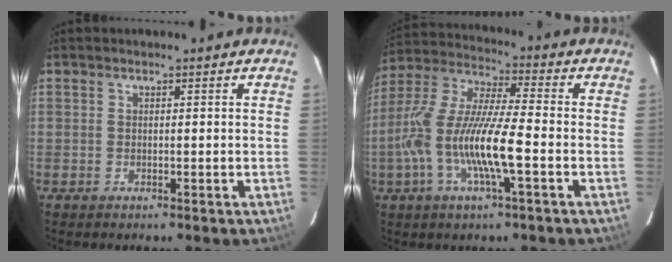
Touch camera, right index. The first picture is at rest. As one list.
[{"total": 15.3, "force": [-4.4, 2.2, 14.5], "torque": [-0.291, -0.005, -0.088]}]